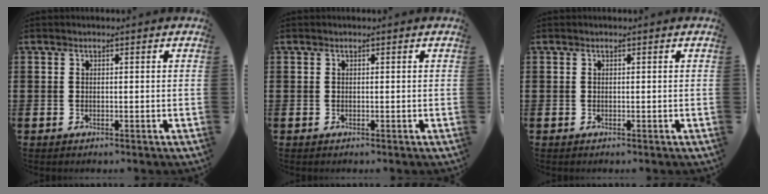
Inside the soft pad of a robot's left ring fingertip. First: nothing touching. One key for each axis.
{"total": 0.0}
{"total": 0.0}